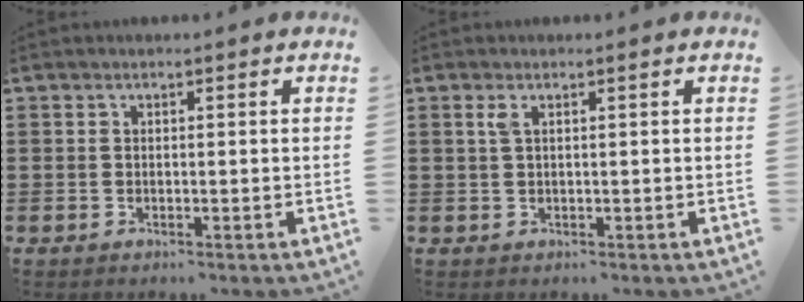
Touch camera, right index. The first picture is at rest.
{"total": 1.5, "force": [0.6, 0.2, 1.4], "torque": [-0.031, 0.002, 0.009]}